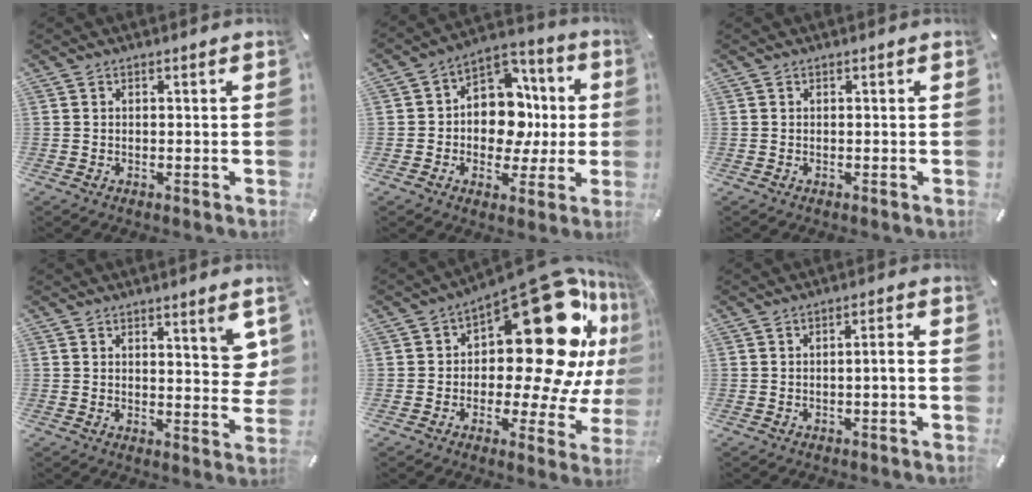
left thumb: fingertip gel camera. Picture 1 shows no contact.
{"total": 13.5, "force": [-0.5, 11.2, 7.5], "torque": [-0.105, -0.004, -0.003]}
{"total": 0.0}
{"total": 6.4, "force": [3.4, 2.2, 4.9], "torque": [-0.057, -0.024, 0.053]}
{"total": 28.1, "force": [9.6, 13.5, 22.6], "torque": [-0.293, -0.091, 0.173]}
{"total": 2.7, "force": [-1.2, 0.4, 2.5], "torque": [-0.042, 0.004, -0.022]}